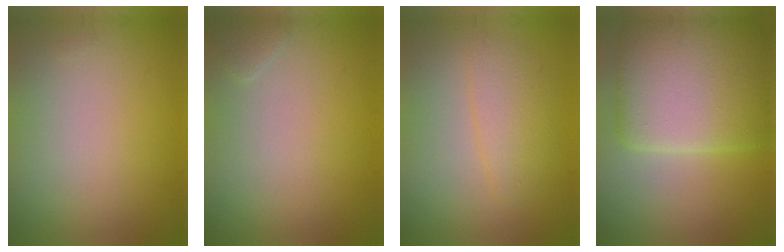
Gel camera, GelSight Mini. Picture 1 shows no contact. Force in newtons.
{"total": 0.8, "press": 0.8, "slide": 0.0}
{"total": 2.6, "press": 2.6, "slide": 0.1}
{"total": 10.9, "press": 10.9, "slide": 0.3}